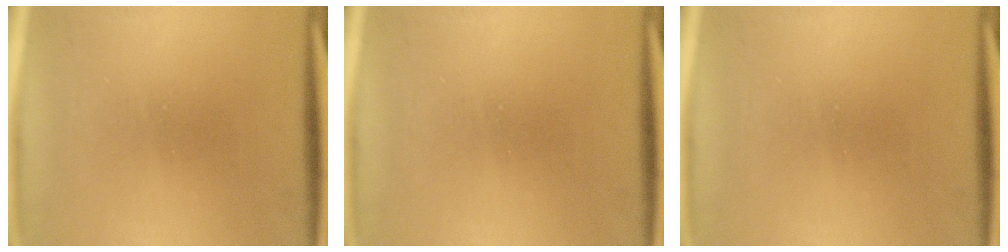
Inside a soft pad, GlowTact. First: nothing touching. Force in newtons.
{"total": 0.0}
{"total": 0.0}